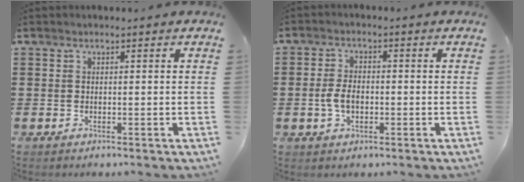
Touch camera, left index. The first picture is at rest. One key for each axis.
{"total": 4.0, "fx": -0.8, "fy": 2.3, "fz": 3.2, "tx": -0.073, "ty": -0.001, "tz": -0.019}